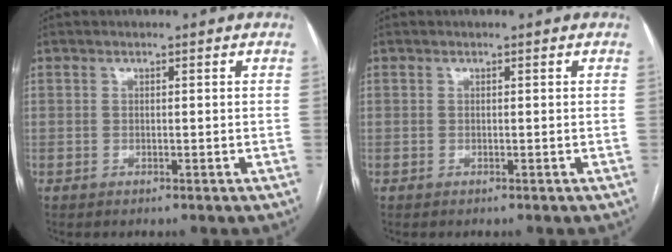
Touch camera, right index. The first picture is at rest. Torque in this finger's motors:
{"motor_torque": [0.01, 0.01, 0.00, 0.00]}